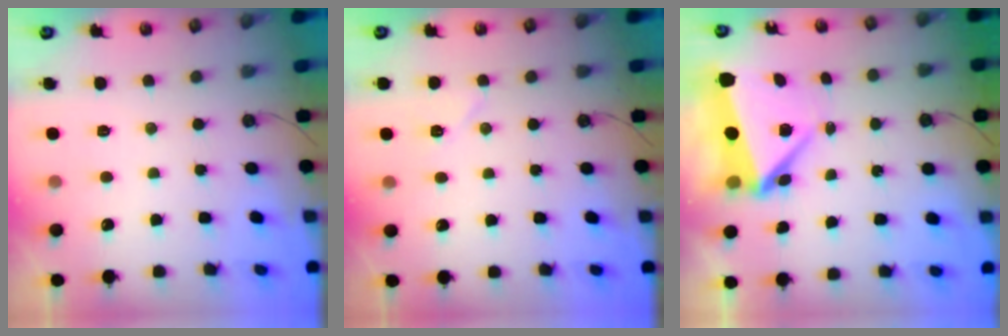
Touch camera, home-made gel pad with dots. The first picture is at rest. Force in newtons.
{"total": 5.4, "press": 5.4, "slide": 0.4}
{"total": 6.5, "press": 6.4, "slide": 1.2}